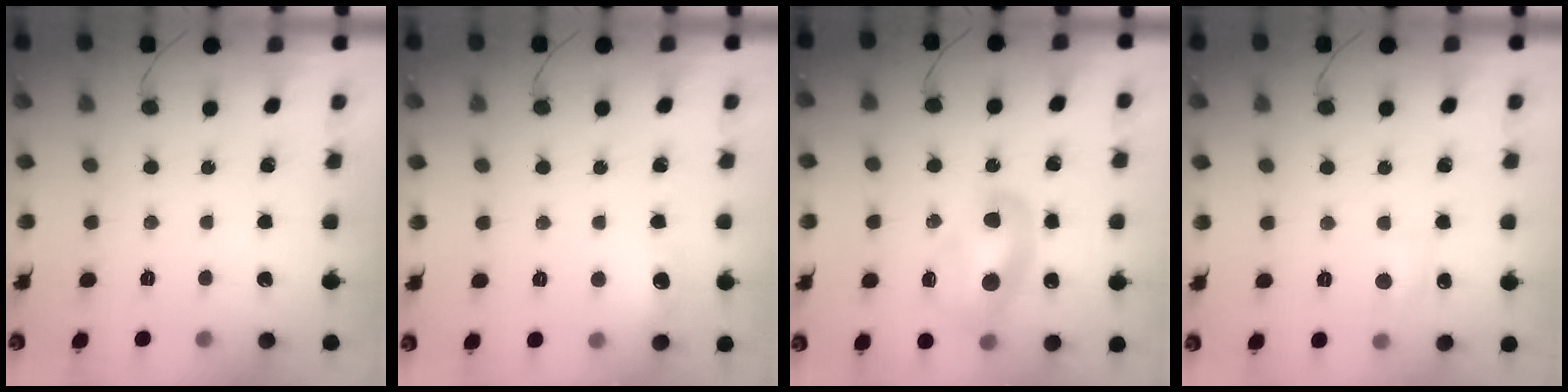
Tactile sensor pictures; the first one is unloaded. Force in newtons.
{"total": 6.9, "press": 6.8, "slide": 1.3}
{"total": 11.5, "press": 11.5, "slide": 0.6}
{"total": 6.8, "press": 6.6, "slide": 1.7}